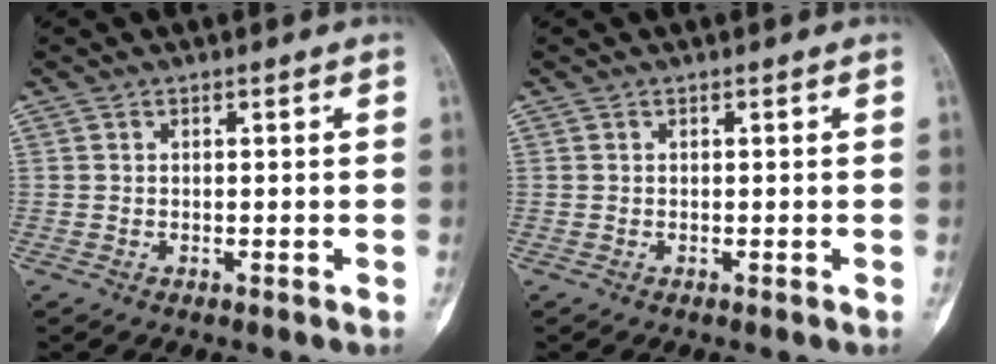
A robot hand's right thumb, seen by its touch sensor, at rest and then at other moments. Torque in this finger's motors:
{"motor_torque": [0.16, 0.15, 0.00, 0.00, 0.00]}